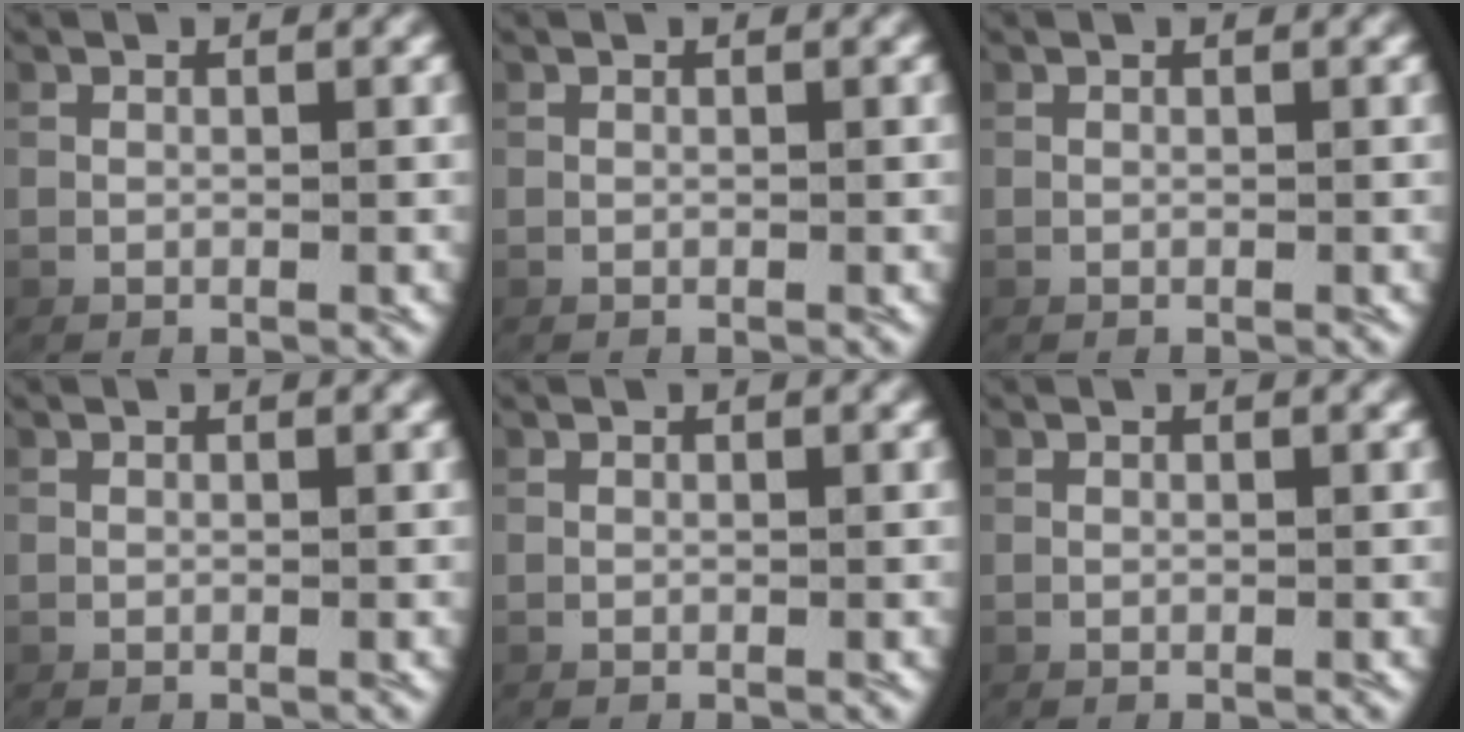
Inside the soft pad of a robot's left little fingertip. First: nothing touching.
{"total": 0.0}
{"total": 0.0}
{"total": 0.0}
{"total": 0.0}
{"total": 0.0}